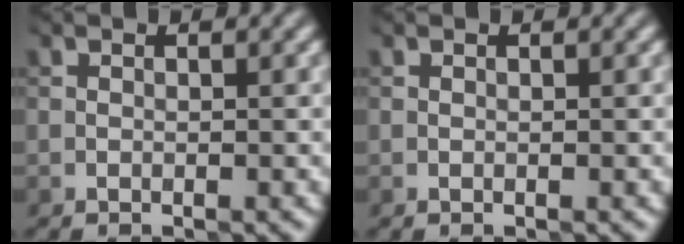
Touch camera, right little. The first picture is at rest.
{"total": 0.0}